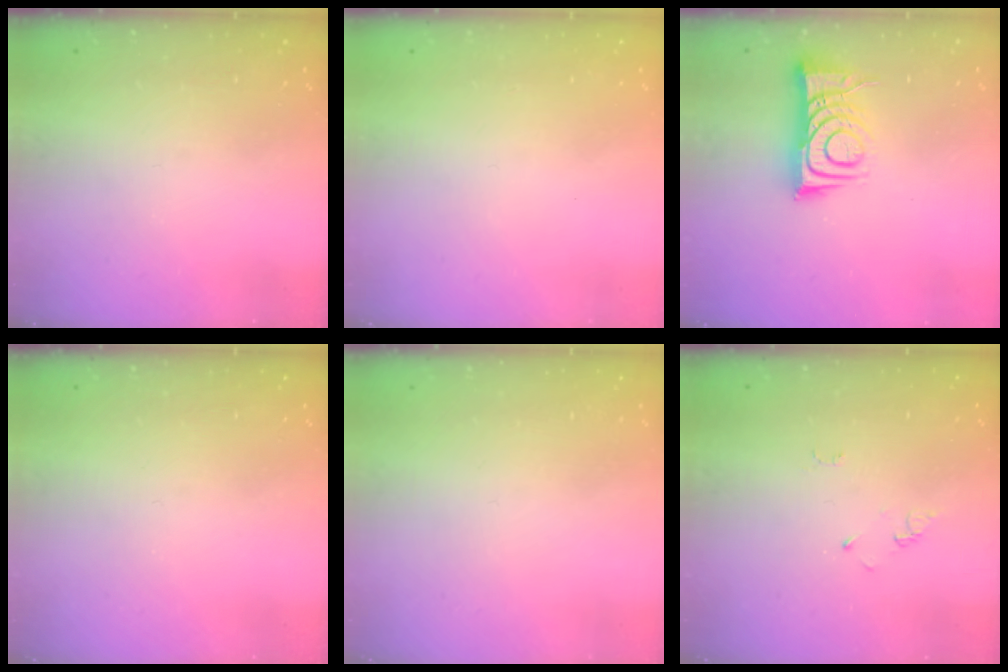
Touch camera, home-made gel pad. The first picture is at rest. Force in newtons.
{"total": 1.5, "press": 1.5, "slide": 0.1}
{"total": 9.8, "press": 9.8, "slide": 1.2}
{"total": 0.0}
{"total": 1.5, "press": 1.5, "slide": 0.1}
{"total": 2.6, "press": 2.6, "slide": 0.4}